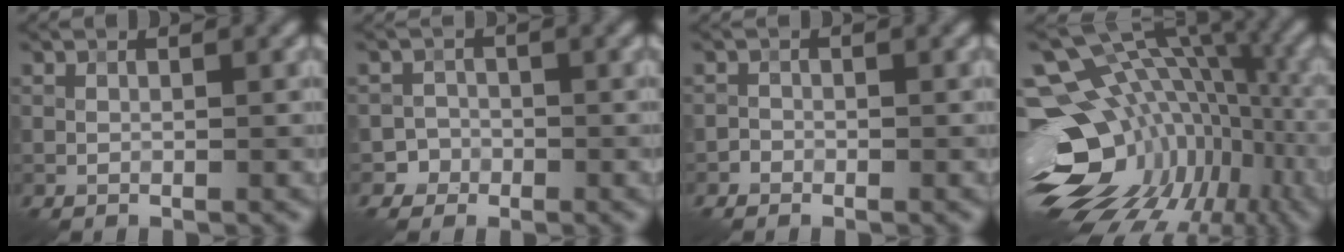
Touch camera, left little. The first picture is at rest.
{"total": 2.0, "force": [-1.2, 1.6, -0.3], "torque": [0.029, 0.010, -0.023]}
{"total": 0.7, "force": [-0.6, 0.4, -0.1], "torque": [0.004, 0.003, -0.012]}
{"total": 18.6, "force": [-5.1, 12.5, 12.9], "torque": [-0.216, 0.006, -0.042]}